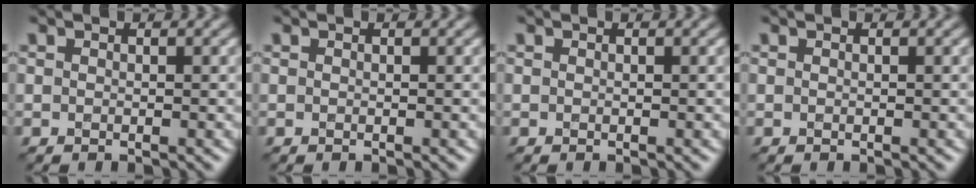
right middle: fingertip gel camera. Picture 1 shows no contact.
{"total": 0.0}
{"total": 0.0}
{"total": 0.0}